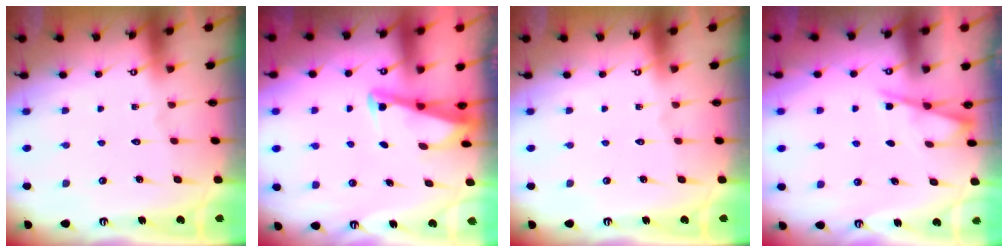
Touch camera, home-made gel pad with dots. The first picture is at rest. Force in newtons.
{"total": 2.7, "press": 2.7, "slide": 0.3}
{"total": 0.0}
{"total": 4.7, "press": 4.7, "slide": 0.7}